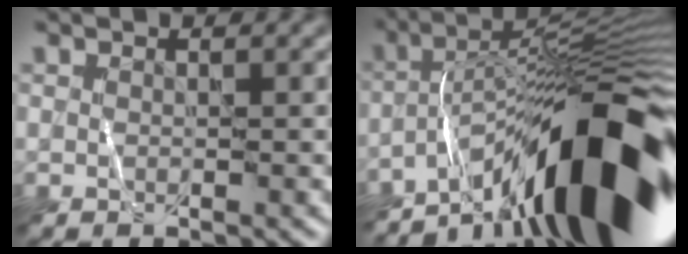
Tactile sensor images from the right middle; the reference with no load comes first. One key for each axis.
{"total": 13.6, "fx": -7.9, "fy": 2.6, "fz": 10.8, "tx": -0.149, "ty": 0.025, "tz": -0.137}